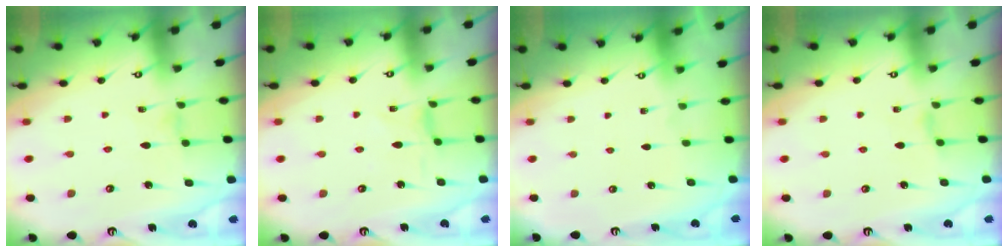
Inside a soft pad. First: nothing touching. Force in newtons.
{"total": 0.8, "press": 0.8, "slide": 0.2}
{"total": 0.0}
{"total": 2.2, "press": 2.2, "slide": 0.5}